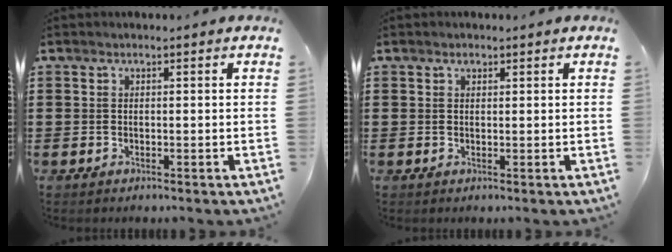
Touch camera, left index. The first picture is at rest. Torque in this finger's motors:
{"motor_torque": [0.03, -0.01, -0.02, -0.01]}